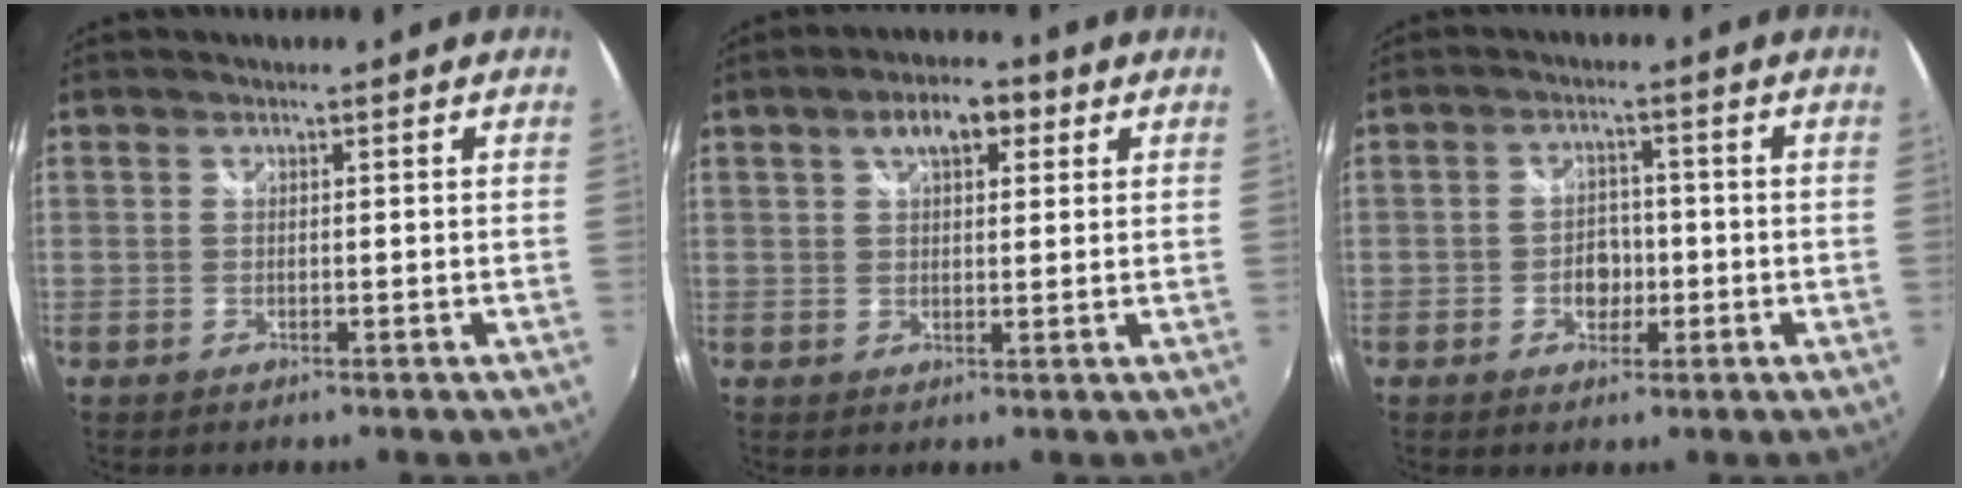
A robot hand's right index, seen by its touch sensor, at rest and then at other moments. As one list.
[{"total": 6.5, "force": [3.0, 3.2, 4.8], "torque": [-0.082, 0.021, 0.045]}, {"total": 4.4, "force": [-1.4, 3.4, 2.4], "torque": [-0.044, 0.007, -0.019]}]